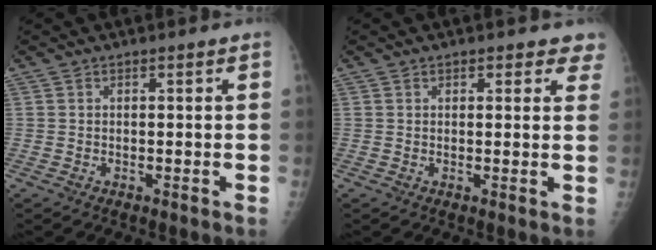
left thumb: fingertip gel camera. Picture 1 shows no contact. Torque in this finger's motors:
{"motor_torque": [-0.30, -0.10, -0.21, -0.31, 0.06]}